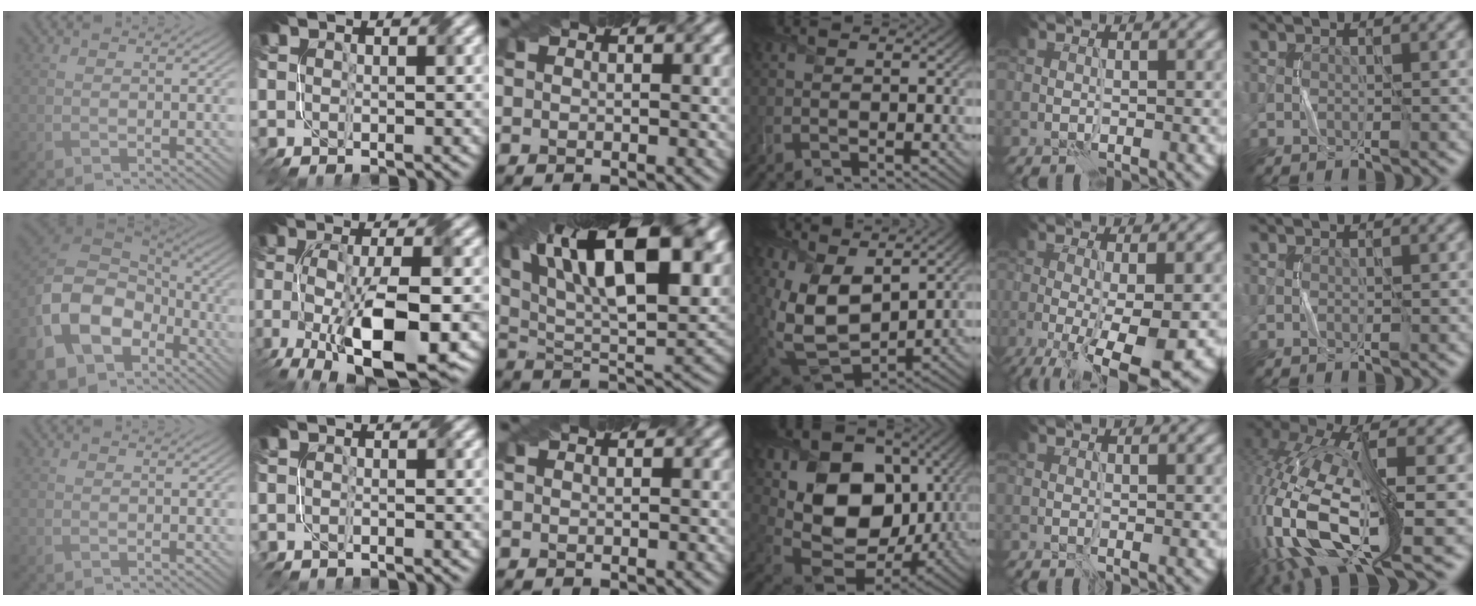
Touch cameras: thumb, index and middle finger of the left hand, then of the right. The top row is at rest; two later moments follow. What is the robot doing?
{"motion": "fold", "object": "netting"}